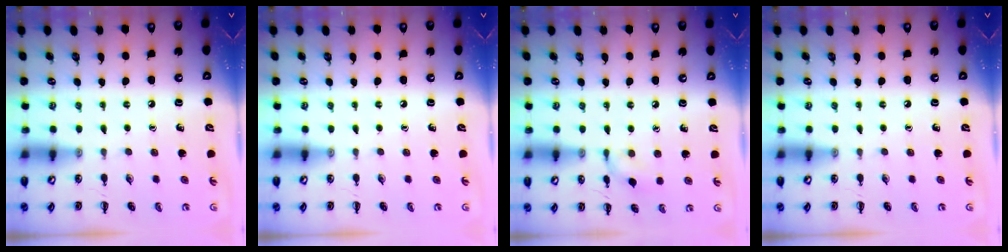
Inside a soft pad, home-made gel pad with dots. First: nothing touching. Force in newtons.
{"total": 0.0}
{"total": 6.3, "press": 6.2, "slide": 1.1}
{"total": 0.0}